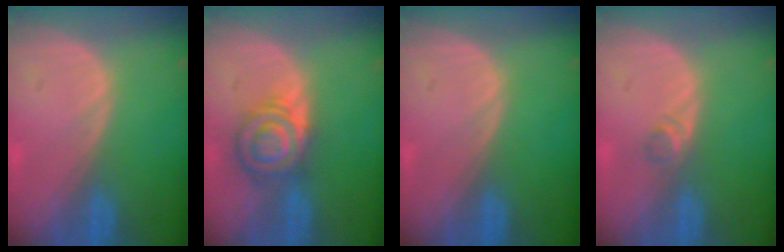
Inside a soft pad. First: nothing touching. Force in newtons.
{"total": 6.4, "press": 6.4, "slide": 0.1}
{"total": 0.0}
{"total": 1.6, "press": 1.4, "slide": 0.8}